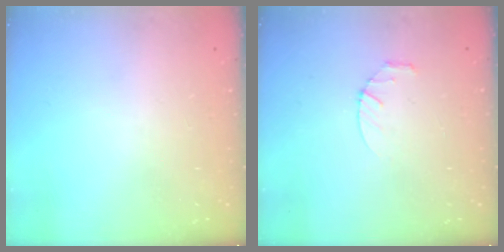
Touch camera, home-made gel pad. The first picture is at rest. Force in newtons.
{"total": 2.8, "press": 2.8, "slide": 0.4}